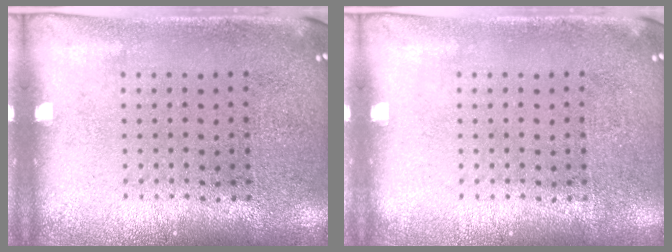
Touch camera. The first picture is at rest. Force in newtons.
{"total": 0.0}